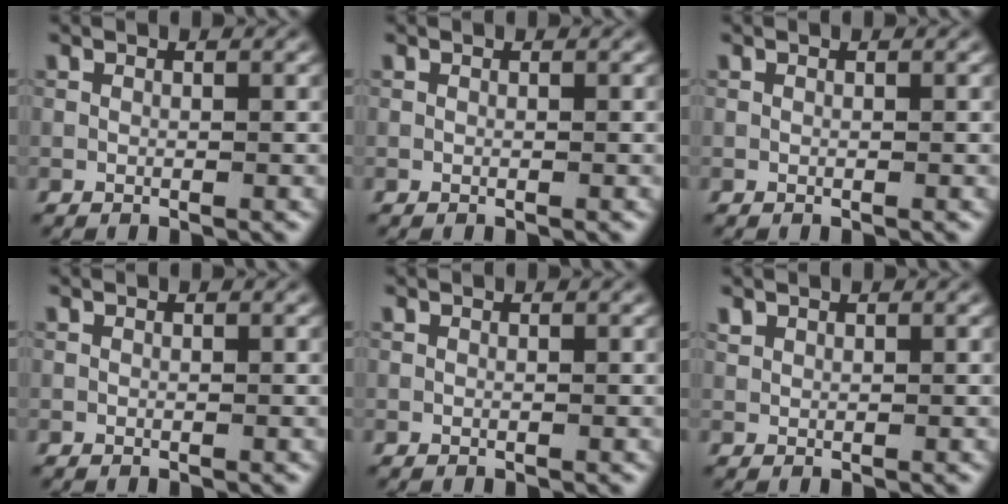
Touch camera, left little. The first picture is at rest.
{"total": 0.0}
{"total": 0.0}
{"total": 0.0}
{"total": 0.0}
{"total": 0.7, "force": [0.6, 0.3, 0.1], "torque": [-0.003, 0.005, 0.013]}